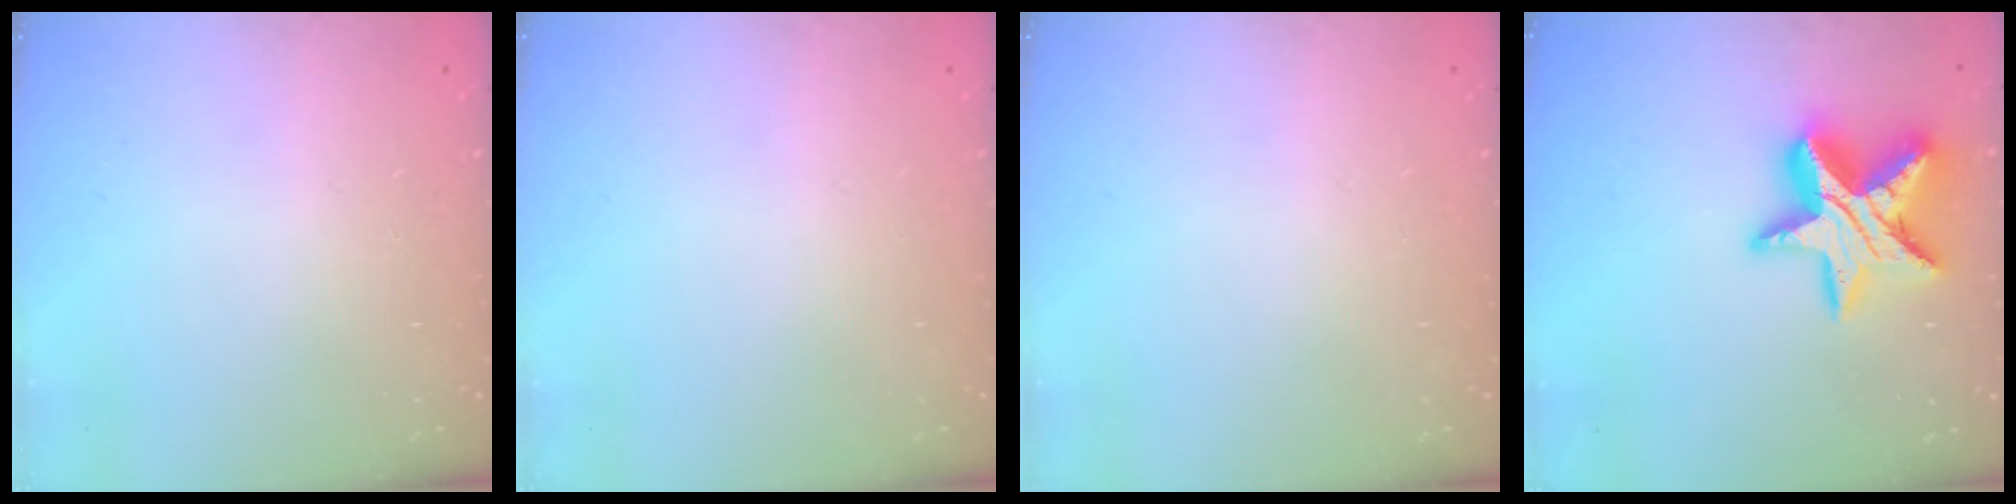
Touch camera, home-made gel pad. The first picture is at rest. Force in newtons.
{"total": 0.0}
{"total": 0.0}
{"total": 17.2, "press": 17.2, "slide": 1.2}